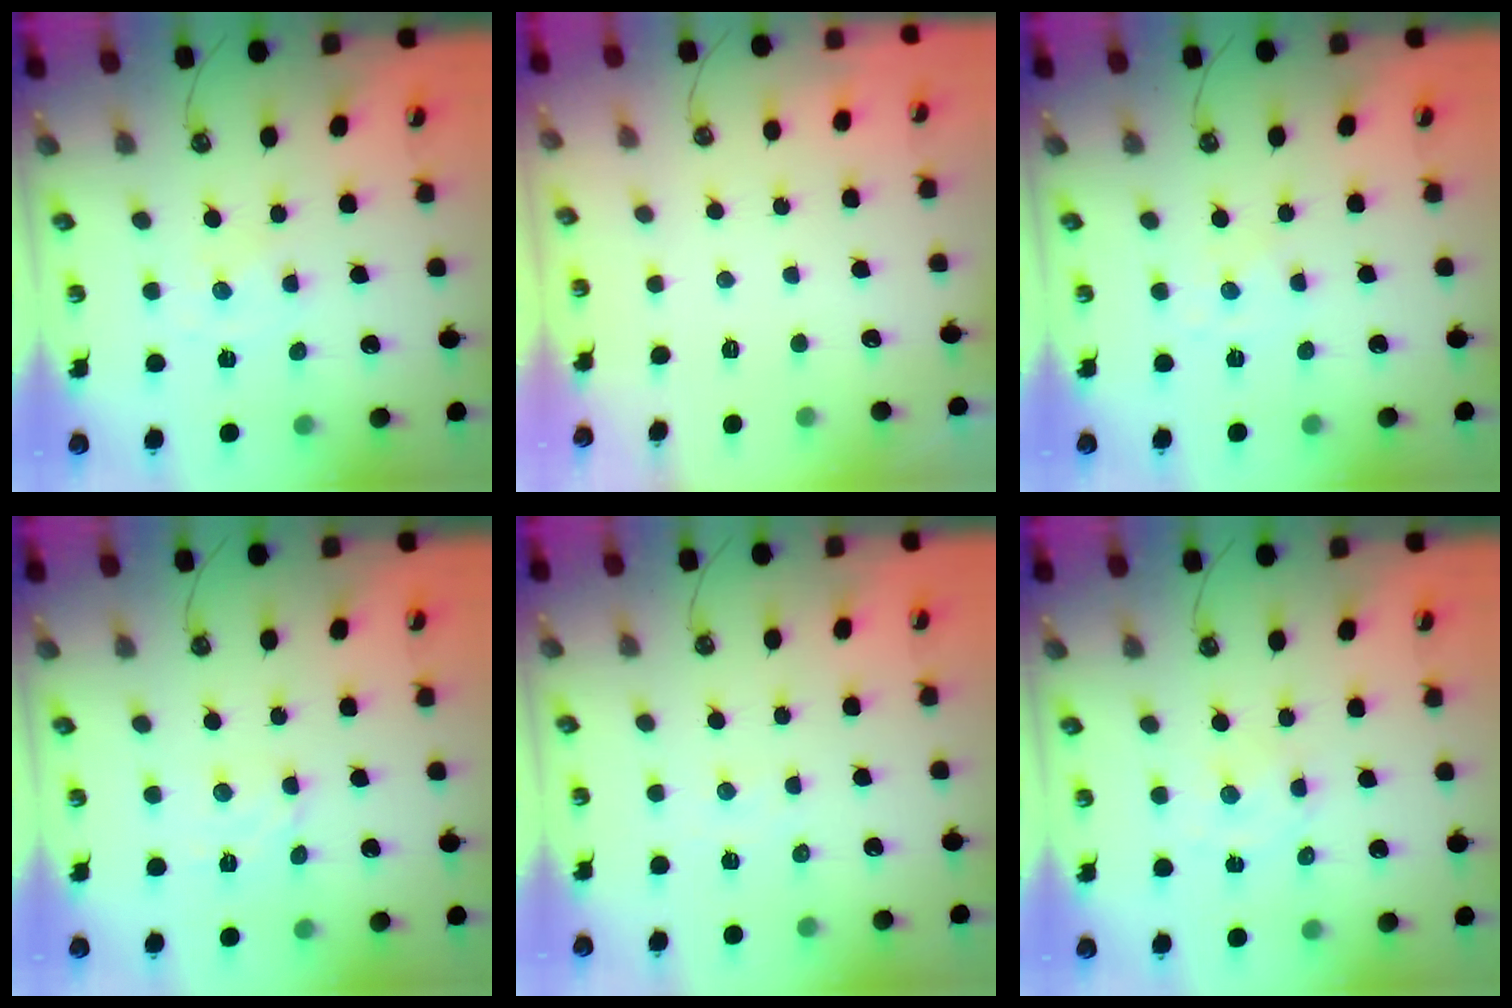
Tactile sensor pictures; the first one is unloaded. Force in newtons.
{"total": 0.0}
{"total": 1.1, "press": 1.1, "slide": 0.2}
{"total": 2.9, "press": 2.9, "slide": 0.3}
{"total": 2.3, "press": 2.3, "slide": 0.3}
{"total": 2.0, "press": 2.0, "slide": 0.5}